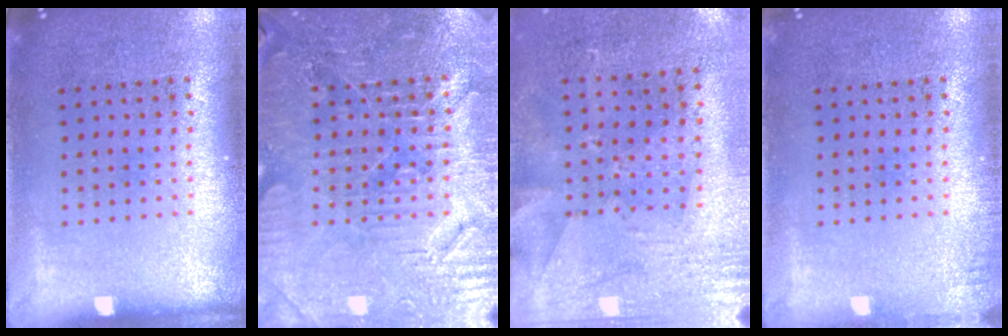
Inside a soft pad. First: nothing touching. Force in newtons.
{"total": 4.0, "press": 3.9, "slide": 0.8}
{"total": 2.8, "press": 2.3, "slide": 1.6}
{"total": 0.9, "press": 0.9, "slide": 0.2}